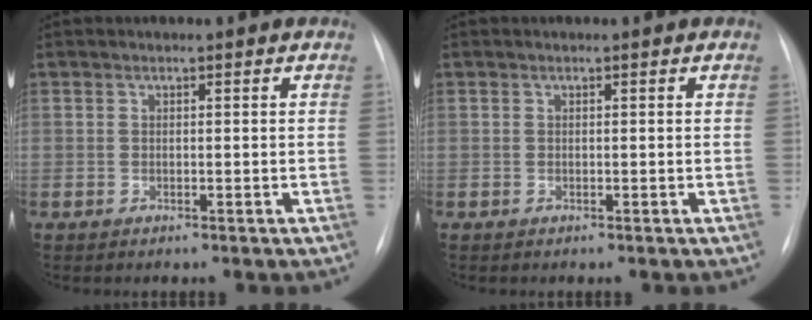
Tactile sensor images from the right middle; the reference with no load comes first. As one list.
[{"total": 0.0}]